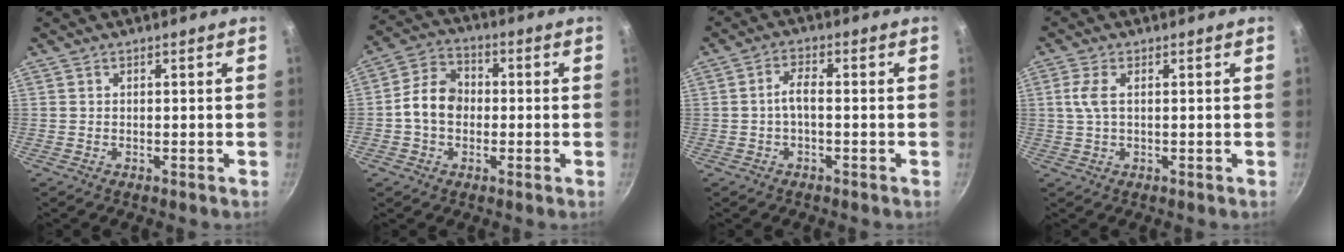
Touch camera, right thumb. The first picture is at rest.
{"total": 8.6, "force": [-0.7, 6.6, 5.4], "torque": [-0.073, 0.025, -0.029]}
{"total": 3.5, "force": [-0.6, 1.5, 3.1], "torque": [-0.065, 0.020, -0.016]}
{"total": 3.6, "force": [0.6, 1.6, 3.1], "torque": [-0.074, 0.006, 0.012]}